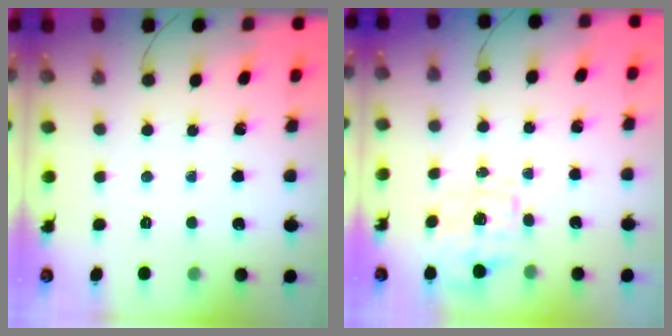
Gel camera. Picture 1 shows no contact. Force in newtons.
{"total": 1.8, "press": 1.7, "slide": 0.6}